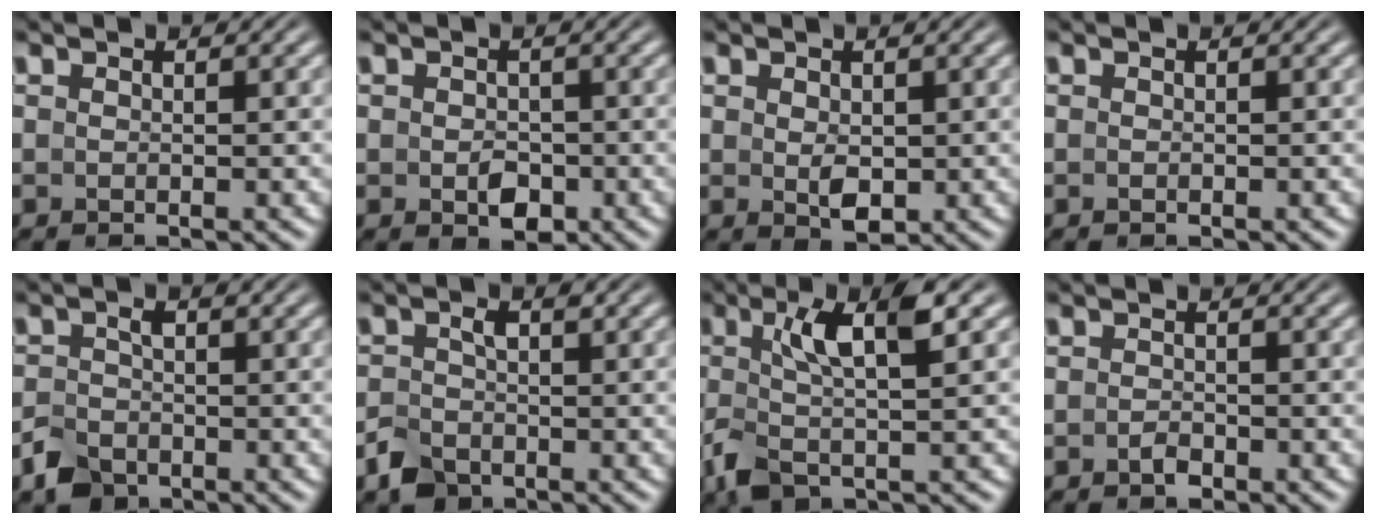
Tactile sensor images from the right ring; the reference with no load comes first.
{"total": 2.1, "force": [-0.8, 1.3, 1.5], "torque": [-0.018, -0.015, -0.004]}
{"total": 2.2, "force": [-0.3, 1.1, 2.0], "torque": [-0.030, -0.020, 0.011]}
{"total": 0.0}
{"total": 2.6, "force": [-2.0, 1.5, 0.8], "torque": [-0.009, -0.012, -0.034]}
{"total": 2.5, "force": [-1.7, 1.5, 1.1], "torque": [-0.014, -0.011, -0.026]}
{"total": 4.8, "force": [-0.6, 1.3, 4.6], "torque": [-0.097, -0.002, -0.002]}
{"total": 1.0, "force": [-0.9, 0.1, 0.4], "torque": [-0.003, -0.003, -0.014]}